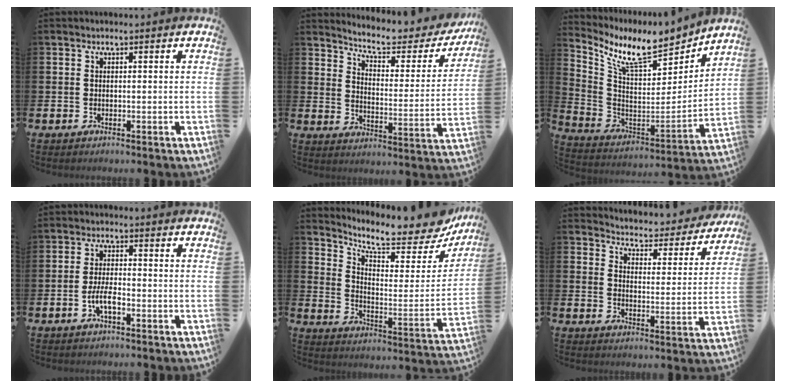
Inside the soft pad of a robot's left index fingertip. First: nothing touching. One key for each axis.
{"total": 6.8, "fx": 6.1, "fy": 1.8, "fz": 2.6, "tx": -0.078, "ty": -0.040, "tz": 0.100}
{"total": 11.0, "fx": 9.4, "fy": 2.9, "fz": 4.9, "tx": -0.133, "ty": -0.058, "tz": 0.165}
{"total": 3.7, "fx": -1.5, "fy": 1.3, "fz": 3.1, "tx": -0.076, "ty": 0.005, "tz": -0.030}
{"total": 9.1, "fx": 8.5, "fy": 1.8, "fz": 2.9, "tx": -0.069, "ty": -0.075, "tz": 0.143}
{"total": 4.4, "fx": 4.3, "fy": 0.6, "fz": 0.2, "tx": -0.026, "ty": -0.040, "tz": 0.069}